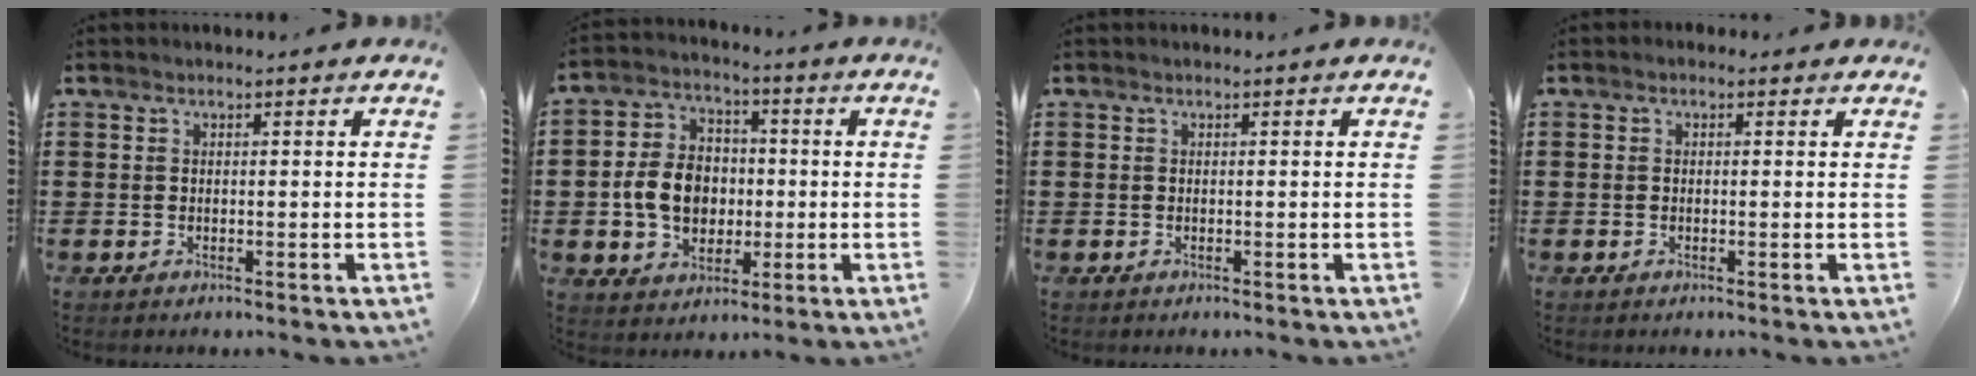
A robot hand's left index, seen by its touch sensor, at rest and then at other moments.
{"total": 8.6, "force": [-0.9, 7.1, 4.9], "torque": [-0.114, 0.014, -0.018]}
{"total": 0.0}
{"total": 0.6, "force": [-0.2, 0.5, 0.4], "torque": [-0.008, 0.002, -0.005]}